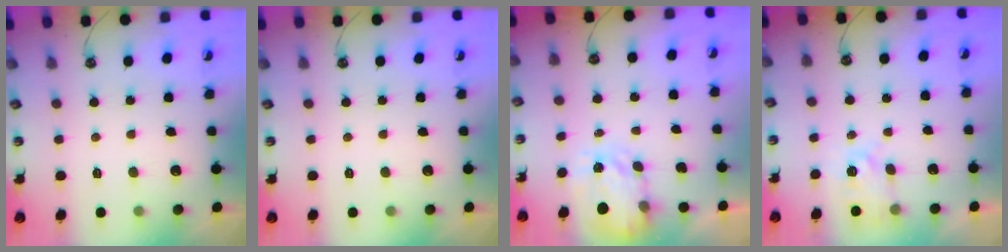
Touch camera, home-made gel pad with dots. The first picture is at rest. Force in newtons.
{"total": 0.0}
{"total": 3.7, "press": 3.7, "slide": 0.4}
{"total": 4.4, "press": 4.4, "slide": 0.4}